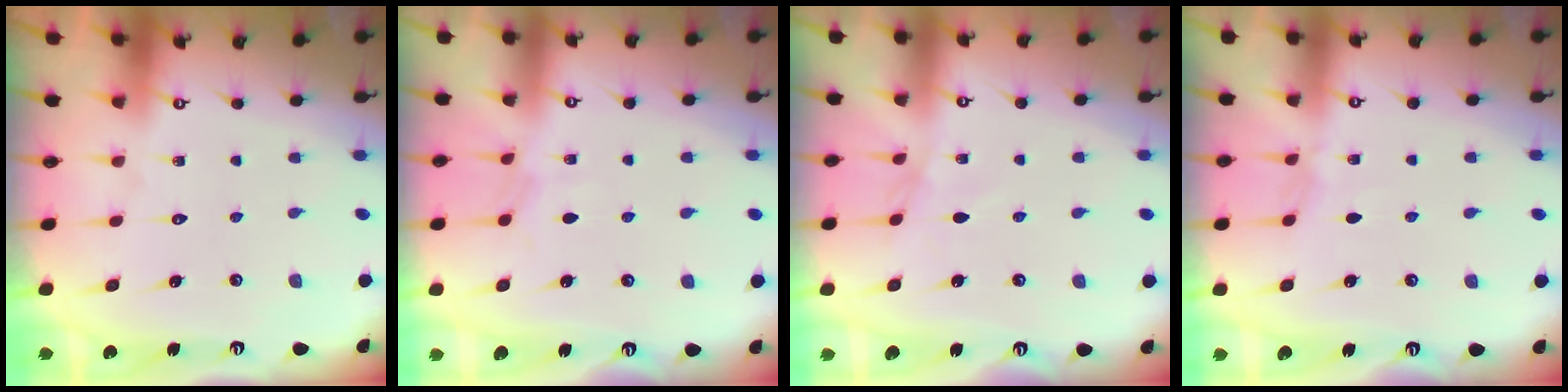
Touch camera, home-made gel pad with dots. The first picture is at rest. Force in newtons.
{"total": 3.2, "press": 3.1, "slide": 0.6}
{"total": 3.6, "press": 3.6, "slide": 0.5}
{"total": 2.9, "press": 2.9, "slide": 0.5}